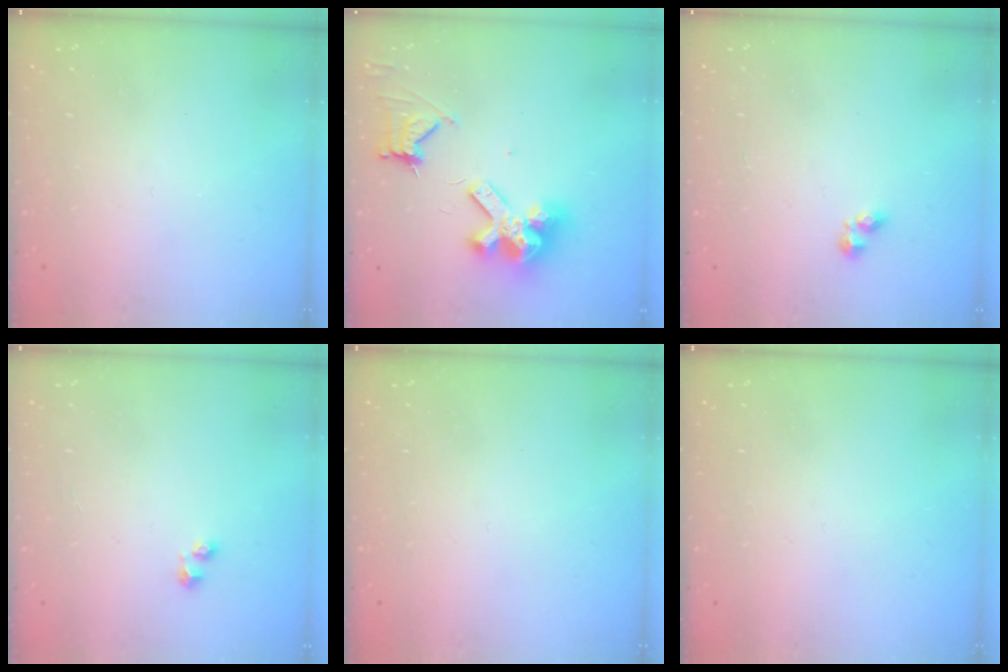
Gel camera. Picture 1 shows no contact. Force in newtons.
{"total": 12.3, "press": 12.2, "slide": 1.6}
{"total": 2.5, "press": 2.5, "slide": 0.4}
{"total": 1.6, "press": 1.4, "slide": 0.6}
{"total": 0.0}
{"total": 0.0}